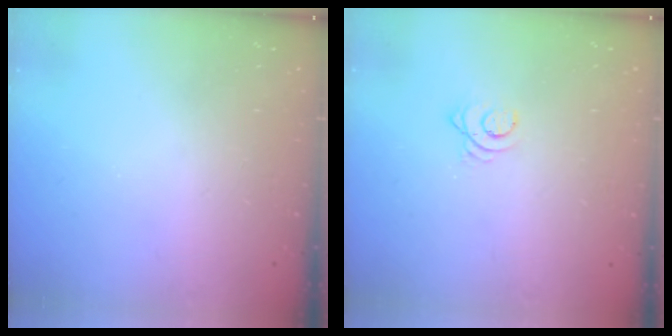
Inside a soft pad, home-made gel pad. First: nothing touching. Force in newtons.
{"total": 2.3, "press": 2.3, "slide": 0.3}